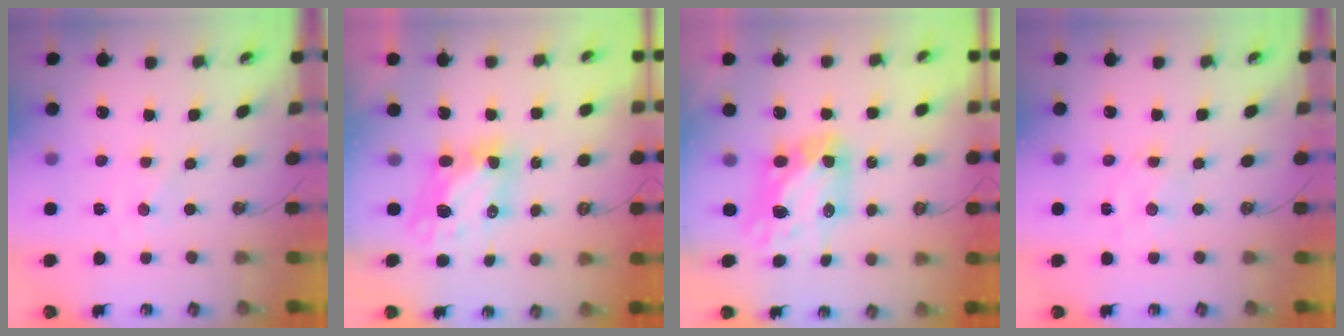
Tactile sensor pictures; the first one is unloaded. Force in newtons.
{"total": 7.7, "press": 7.7, "slide": 0.6}
{"total": 11.5, "press": 11.5, "slide": 0.9}
{"total": 2.6, "press": 2.6, "slide": 0.6}